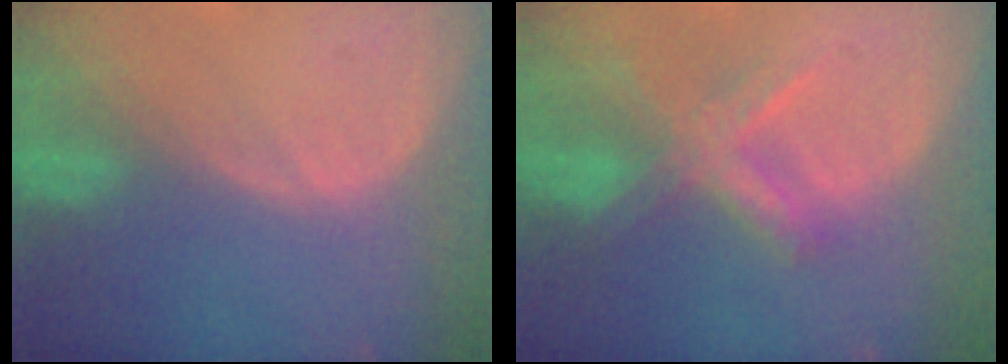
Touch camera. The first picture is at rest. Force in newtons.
{"total": 7.2, "press": 6.1, "slide": 3.9}